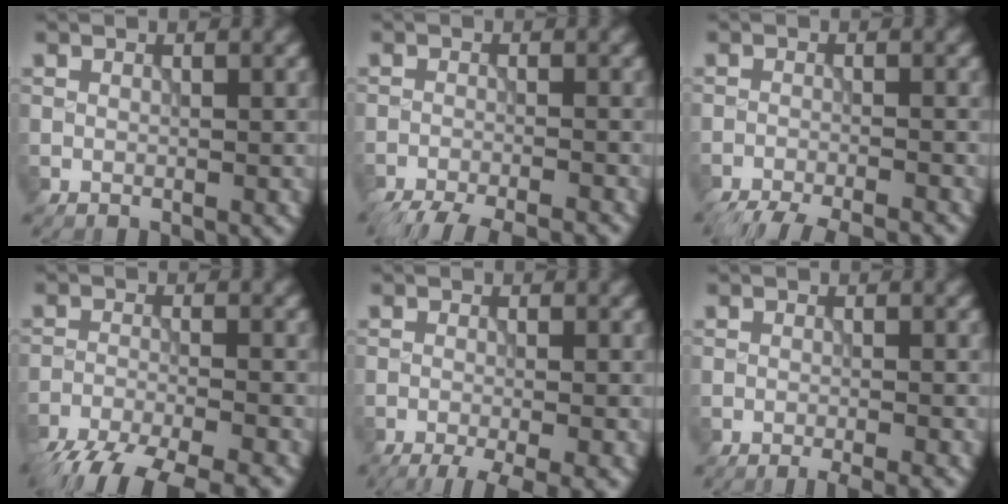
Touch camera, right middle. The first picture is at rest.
{"total": 9.4, "force": [-8.6, 1.9, 3.3], "torque": [-0.048, -0.022, -0.124]}
{"total": 9.1, "force": [-8.4, 1.8, 3.0], "torque": [-0.040, -0.018, -0.119]}
{"total": 10.2, "force": [-8.8, 2.5, 4.4], "torque": [-0.082, -0.034, -0.140]}
{"total": 6.2, "force": [-4.1, 1.7, 4.4], "torque": [-0.056, -0.018, -0.061]}
{"total": 3.3, "force": [-2.4, 0.7, 2.2], "torque": [-0.023, 0.003, -0.037]}